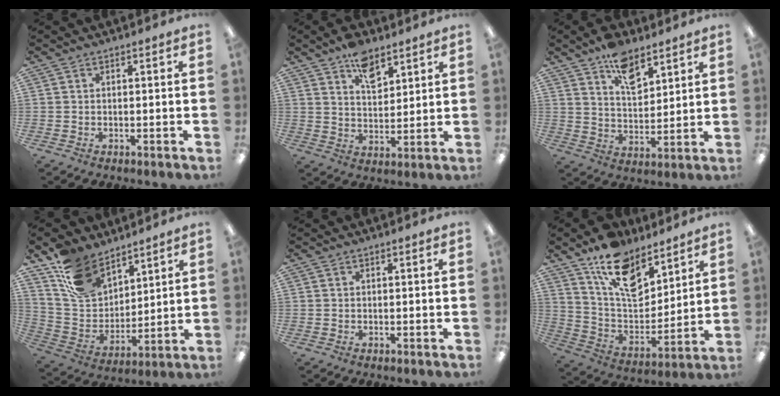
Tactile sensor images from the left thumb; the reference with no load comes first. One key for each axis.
{"total": 8.2, "fx": 5.6, "fy": 4.3, "fz": 4.1, "tx": -0.057, "ty": -0.029, "tz": 0.098}
{"total": 9.7, "fx": 6.8, "fy": 4.9, "fz": 4.9, "tx": -0.067, "ty": -0.037, "tz": 0.119}
{"total": 14.4, "fx": 10.3, "fy": 8.4, "fz": 5.5, "tx": -0.118, "ty": -0.048, "tz": 0.203}
{"total": 0.0}
{"total": 15.6, "fx": 10.8, "fy": 8.2, "fz": 7.6, "tx": -0.136, "ty": -0.062, "tz": 0.201}